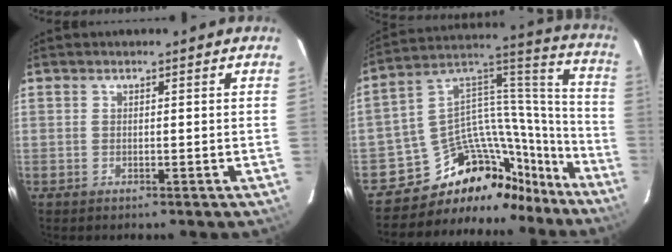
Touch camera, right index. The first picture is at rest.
{"total": 23.2, "force": [-19.2, 11.6, 5.9], "torque": [-0.102, 0.105, -0.290]}